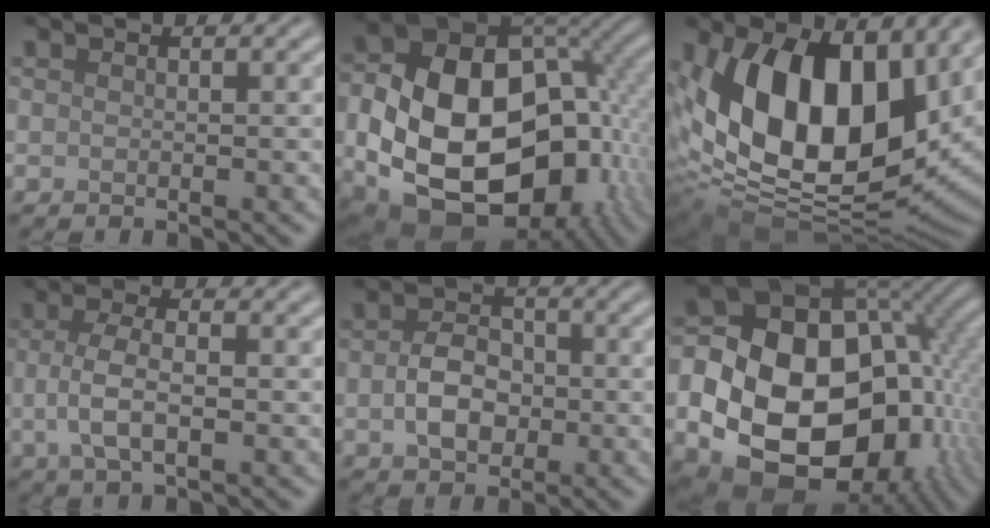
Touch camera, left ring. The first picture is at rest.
{"total": 20.0, "force": [-3.5, 13.9, 14.0], "torque": [-0.236, -0.040, -0.021]}
{"total": 16.7, "force": [4.1, 9.9, 12.8], "torque": [-0.226, -0.003, 0.062]}
{"total": 3.8, "force": [-0.5, 1.5, 3.5], "torque": [-0.078, 0.001, -0.013]}
{"total": 4.1, "force": [-0.6, 2.9, 2.8], "torque": [-0.053, 0.004, -0.017]}
{"total": 22.9, "force": [-3.7, 17.8, 13.9], "torque": [-0.246, -0.021, -0.071]}